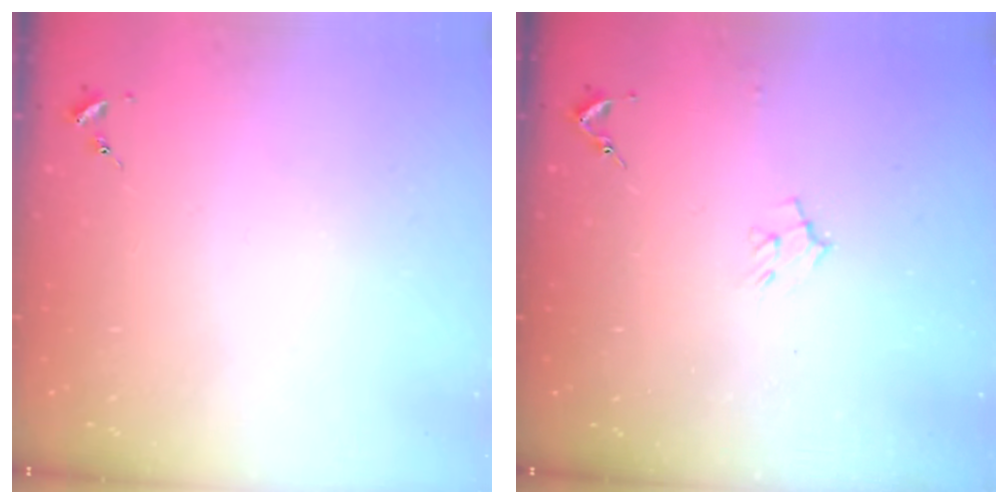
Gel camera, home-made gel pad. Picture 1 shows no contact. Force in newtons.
{"total": 6.2, "press": 6.1, "slide": 0.9}